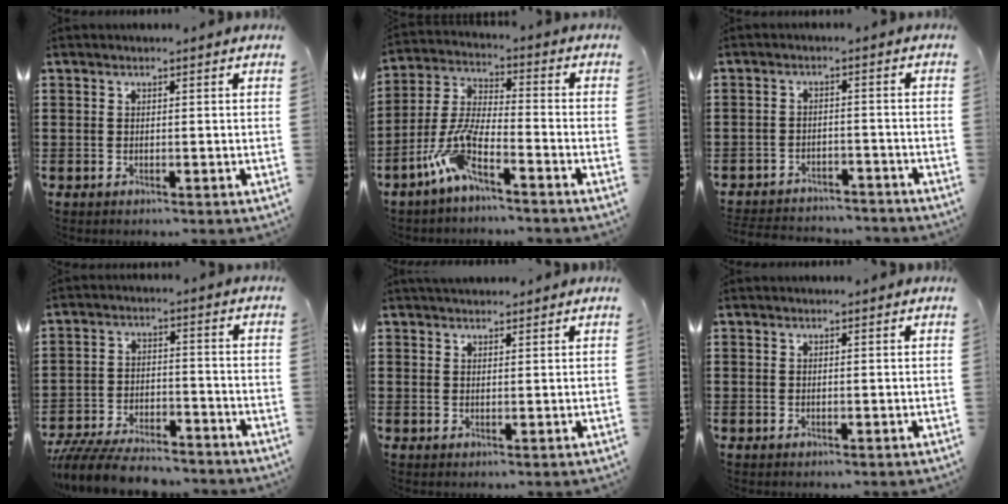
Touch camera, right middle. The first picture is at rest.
{"total": 8.6, "force": [-5.8, 1.6, 6.2], "torque": [-0.159, -0.015, -0.118]}
{"total": 3.3, "force": [-3.3, 0.6, -0.2], "torque": [-0.004, -0.001, -0.071]}
{"total": 7.7, "force": [-7.3, 1.5, 1.9], "torque": [-0.040, 0.008, -0.140]}
{"total": 1.7, "force": [1.6, 0.5, -0.1], "torque": [-0.003, 0.003, 0.031]}
{"total": 0.0}